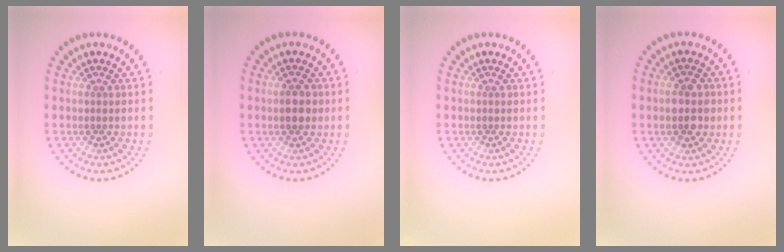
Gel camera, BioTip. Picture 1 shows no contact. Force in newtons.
{"total": 2.3, "press": 2.3, "slide": 0.0}
{"total": 0.0}
{"total": 2.8, "press": 2.8, "slide": 0.0}